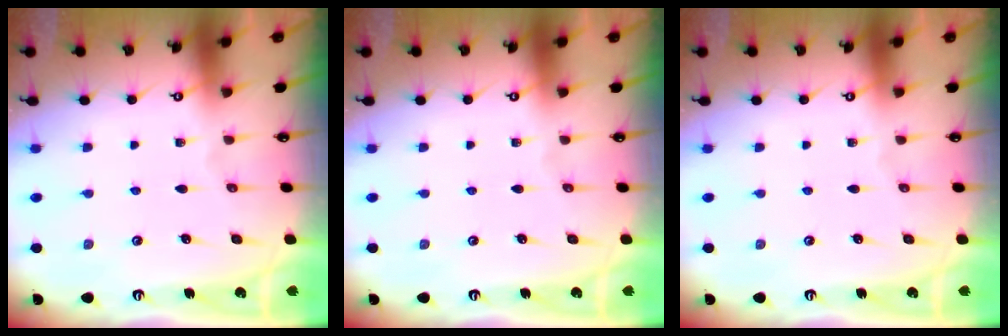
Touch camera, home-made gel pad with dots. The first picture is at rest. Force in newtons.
{"total": 0.0}
{"total": 0.0}